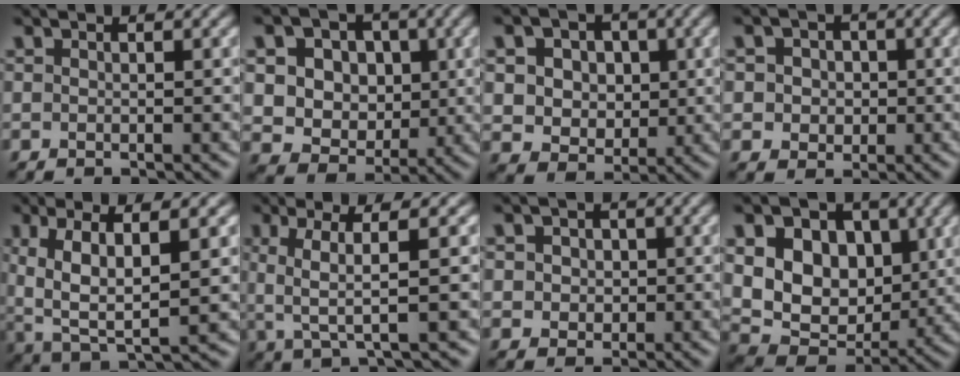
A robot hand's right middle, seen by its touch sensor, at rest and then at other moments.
{"total": 10.3, "force": [2.7, 8.6, 5.0], "torque": [-0.112, 0.020, 0.048]}
{"total": 7.1, "force": [1.9, 5.8, 3.6], "torque": [-0.070, 0.019, 0.024]}
{"total": 3.3, "force": [0.3, 3.0, 1.4], "torque": [-0.010, 0.012, -0.005]}
{"total": 7.0, "force": [1.5, 2.2, 6.5], "torque": [-0.133, -0.001, 0.028]}
{"total": 4.6, "force": [0.7, 0.8, 4.4], "torque": [-0.088, 0.007, 0.014]}
{"total": 2.8, "force": [0.4, 2.5, 1.4], "torque": [-0.014, 0.012, -0.003]}
{"total": 13.1, "force": [3.1, 9.5, 8.4], "torque": [-0.153, 0.026, 0.047]}